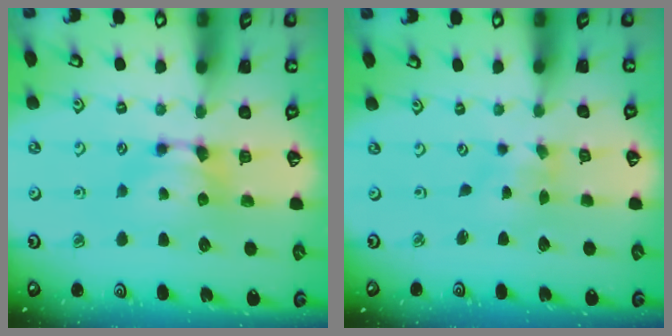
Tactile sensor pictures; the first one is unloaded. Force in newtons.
{"total": 1.7, "press": 1.3, "slide": 1.0}